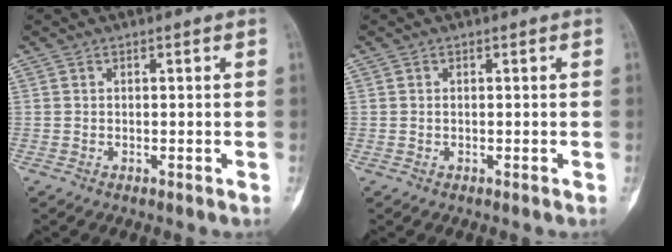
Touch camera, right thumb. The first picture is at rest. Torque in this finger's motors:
{"motor_torque": [-0.49, -0.22, 0.04, 0.47, 0.01]}